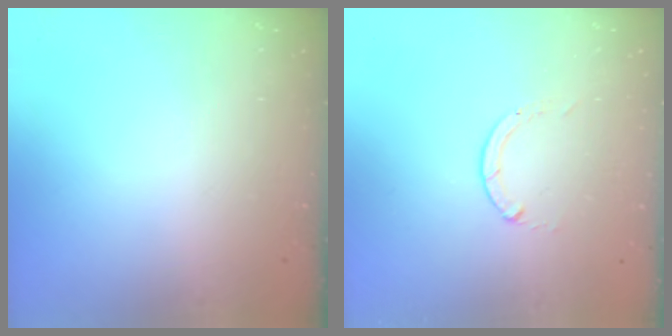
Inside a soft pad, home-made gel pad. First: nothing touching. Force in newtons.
{"total": 0.0}